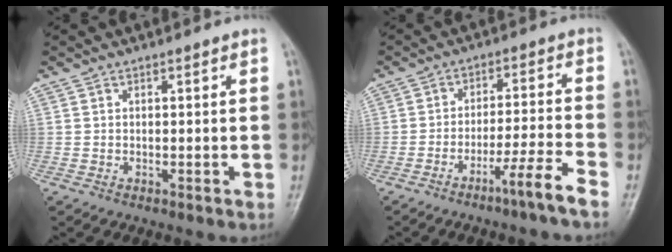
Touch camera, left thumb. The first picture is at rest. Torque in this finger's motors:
{"motor_torque": [-0.37, 0.45, -0.24, 0.21, 0.03]}